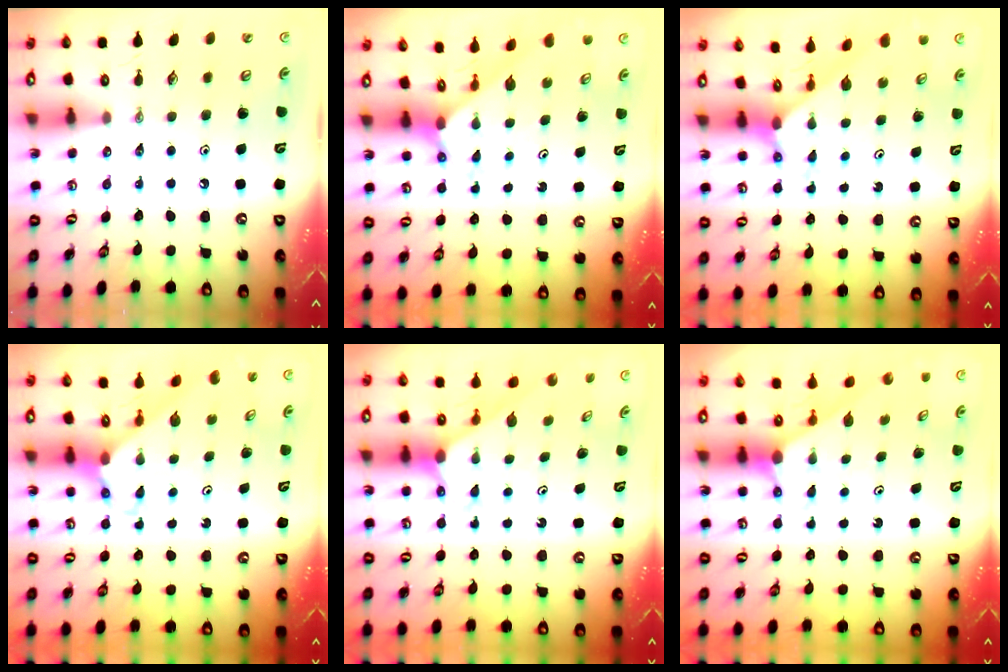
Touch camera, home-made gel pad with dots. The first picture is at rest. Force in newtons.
{"total": 2.0, "press": 2.0, "slide": 0.2}
{"total": 2.1, "press": 2.1, "slide": 0.2}
{"total": 2.9, "press": 2.9, "slide": 0.3}
{"total": 2.3, "press": 2.3, "slide": 0.2}
{"total": 2.8, "press": 2.8, "slide": 0.0}